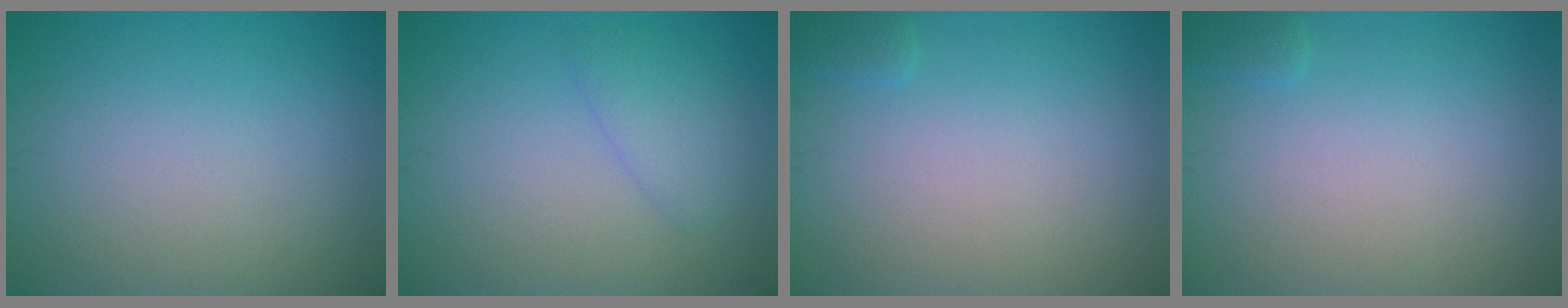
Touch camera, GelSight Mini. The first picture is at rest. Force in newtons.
{"total": 2.0, "press": 2.0, "slide": 0.2}
{"total": 0.7, "press": 0.7, "slide": 0.1}
{"total": 0.7, "press": 0.7, "slide": 0.1}